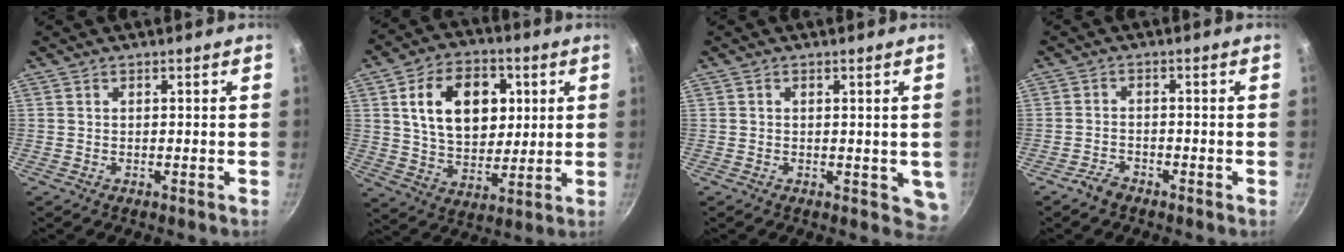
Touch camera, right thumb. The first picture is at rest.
{"total": 17.2, "force": [4.4, 11.8, 11.7], "torque": [-0.156, -0.004, 0.074]}
{"total": 3.8, "force": [0.3, 2.6, 2.8], "torque": [-0.028, -0.009, 0.006]}
{"total": 2.5, "force": [-2.1, 1.1, 0.9], "torque": [-0.016, 0.024, -0.039]}